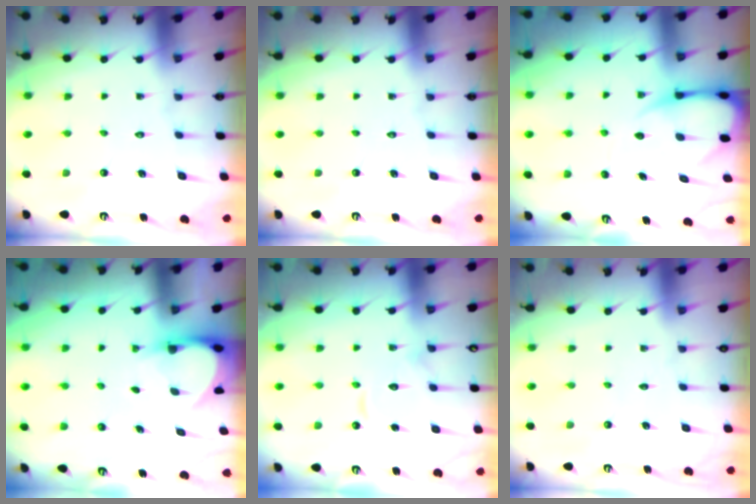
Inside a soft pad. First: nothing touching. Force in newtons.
{"total": 0.0}
{"total": 8.2, "press": 8.2, "slide": 0.8}
{"total": 3.7, "press": 3.7, "slide": 0.4}
{"total": 8.3, "press": 8.3, "slide": 0.6}
{"total": 0.0}